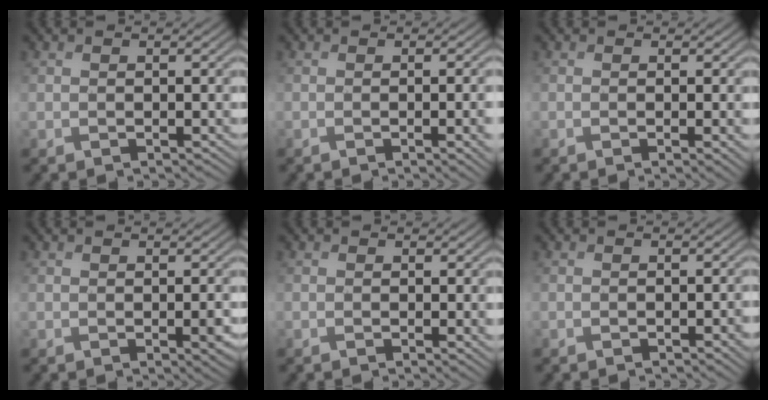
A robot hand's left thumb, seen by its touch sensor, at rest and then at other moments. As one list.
[{"total": 4.1, "force": [-0.6, 1.1, 3.9], "torque": [-0.054, -0.004, -0.006]}, {"total": 1.4, "force": [-0.1, 0.1, 1.4], "torque": [-0.025, -0.002, -0.003]}, {"total": 1.5, "force": [0.1, 0.2, 1.5], "torque": [-0.021, -0.005, 0.002]}, {"total": 1.0, "force": [0.2, 0.1, 1.0], "torque": [-0.015, -0.003, 0.001]}, {"total": 1.0, "force": [-0.4, 0.4, 0.8], "torque": [-0.012, -0.003, -0.004]}]